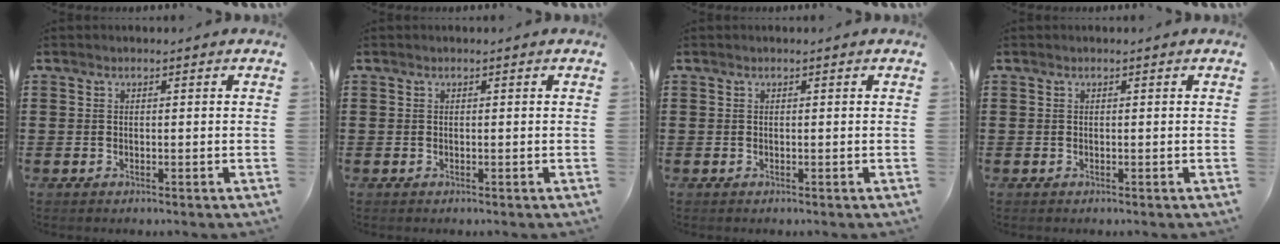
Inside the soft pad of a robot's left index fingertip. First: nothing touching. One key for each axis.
{"total": 0.0}
{"total": 0.0}
{"total": 0.0}